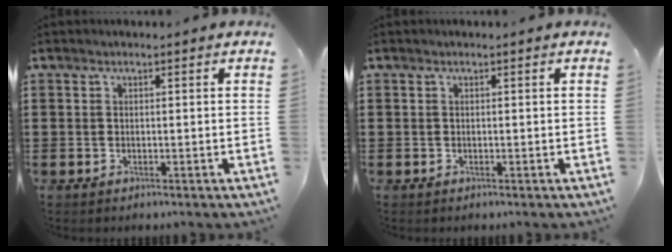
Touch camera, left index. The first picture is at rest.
{"total": 0.0}